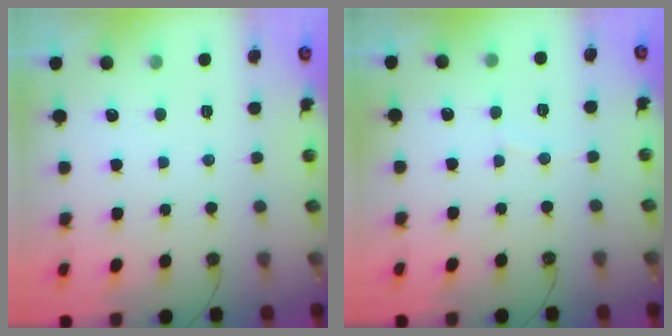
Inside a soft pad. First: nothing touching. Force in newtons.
{"total": 3.7, "press": 3.7, "slide": 0.3}